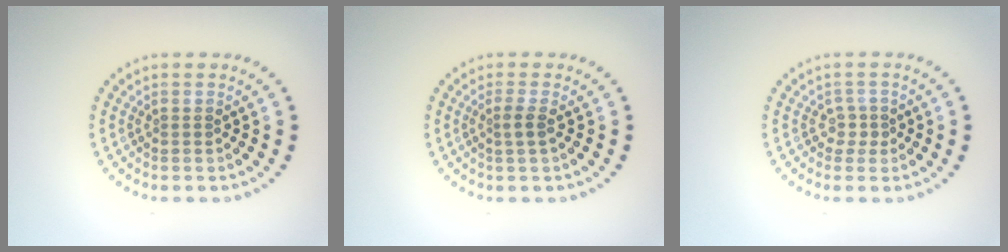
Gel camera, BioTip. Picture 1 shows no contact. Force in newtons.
{"total": 1.2, "press": 0.9, "slide": 0.8}
{"total": 1.4, "press": 1.0, "slide": 1.0}